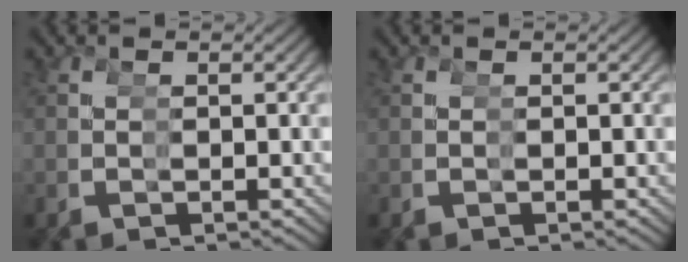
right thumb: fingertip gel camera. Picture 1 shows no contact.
{"total": 0.0}